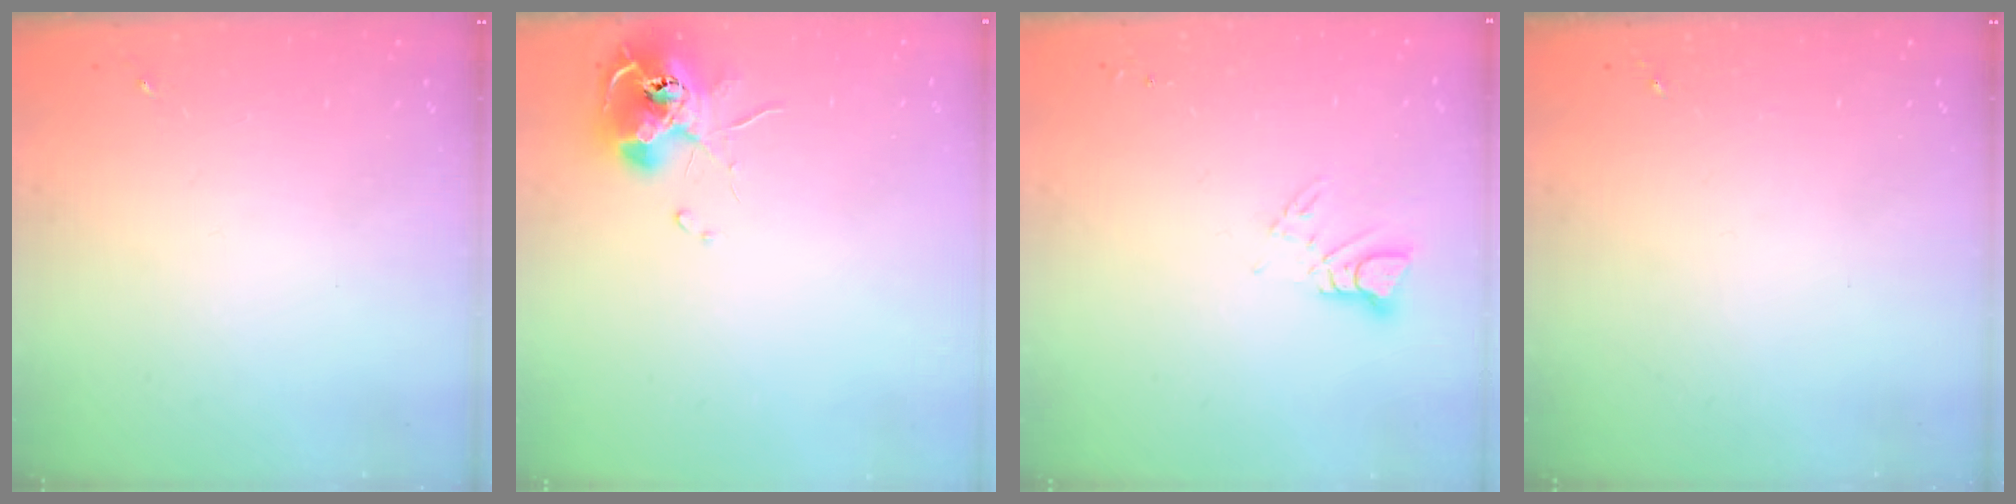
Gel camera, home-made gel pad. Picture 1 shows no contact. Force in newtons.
{"total": 11.3, "press": 11.3, "slide": 0.6}
{"total": 3.7, "press": 3.7, "slide": 0.4}
{"total": 0.0}